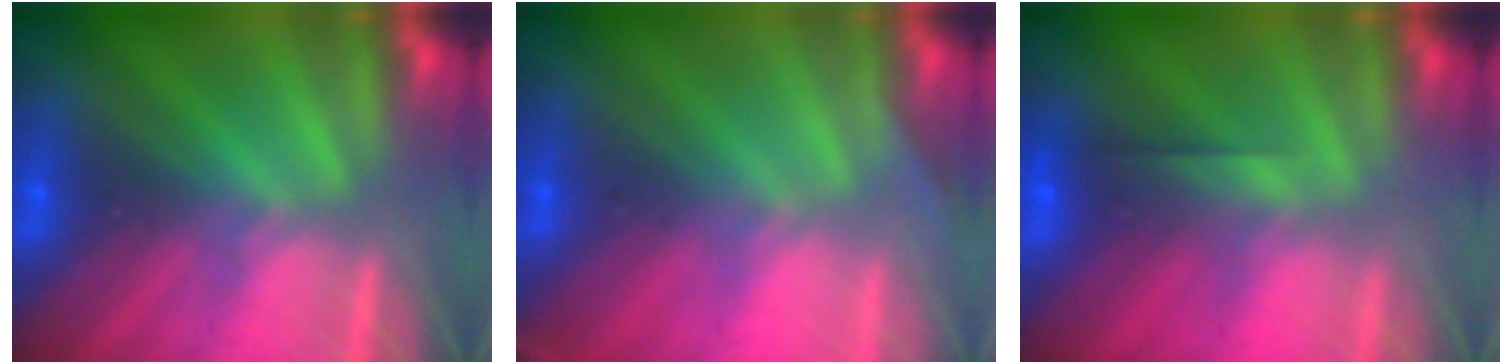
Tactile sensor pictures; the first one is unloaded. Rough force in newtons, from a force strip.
{"total": 3.7}
{"total": 2.6}